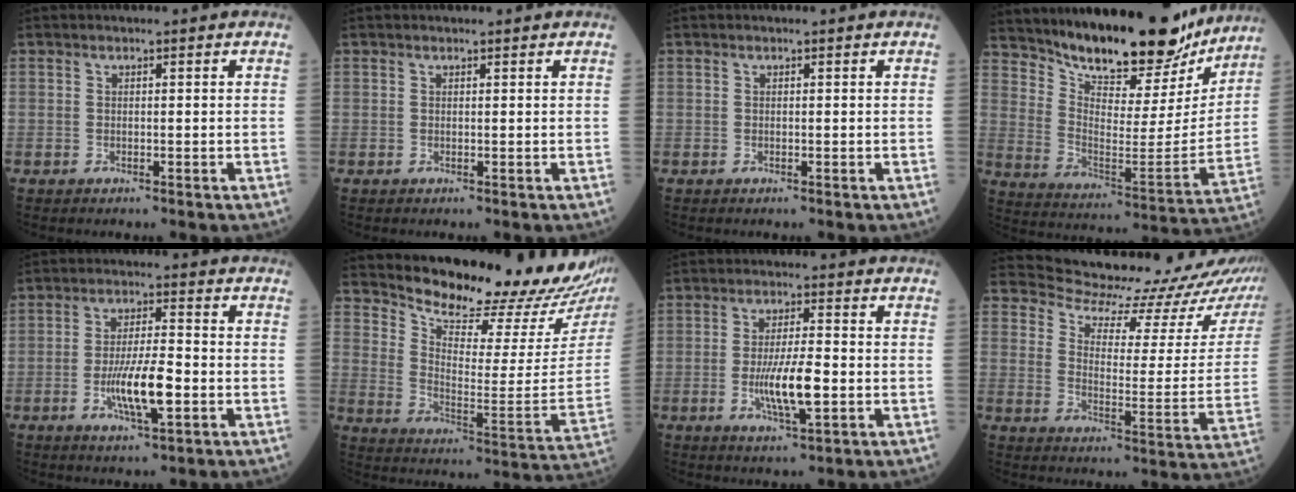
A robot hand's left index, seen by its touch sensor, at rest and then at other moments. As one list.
[{"total": 1.0, "force": [1.0, 0.1, 0.2], "torque": [-0.008, 0.006, 0.015]}, {"total": 0.0}, {"total": 18.6, "force": [16.1, 4.0, 8.5], "torque": [-0.139, -0.016, 0.258]}, {"total": 8.2, "force": [-2.3, 1.4, 7.8], "torque": [-0.151, -0.006, -0.042]}, {"total": 20.3, "force": [18.9, 1.4, 7.2], "torque": [-0.129, -0.107, 0.256]}, {"total": 7.5, "force": [-1.5, 1.1, 7.2], "torque": [-0.141, -0.010, -0.027]}, {"total": 22.1, "force": [21.6, 3.0, 3.2], "torque": [-0.046, -0.104, 0.256]}]